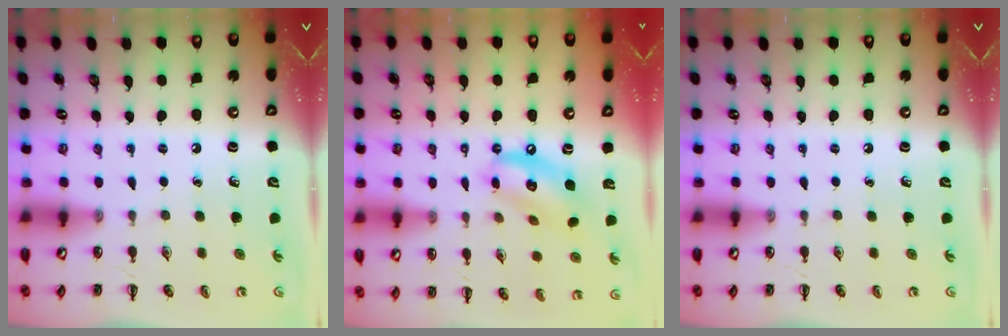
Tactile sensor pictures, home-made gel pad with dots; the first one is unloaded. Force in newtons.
{"total": 12.5, "press": 12.3, "slide": 2.2}
{"total": 0.0}